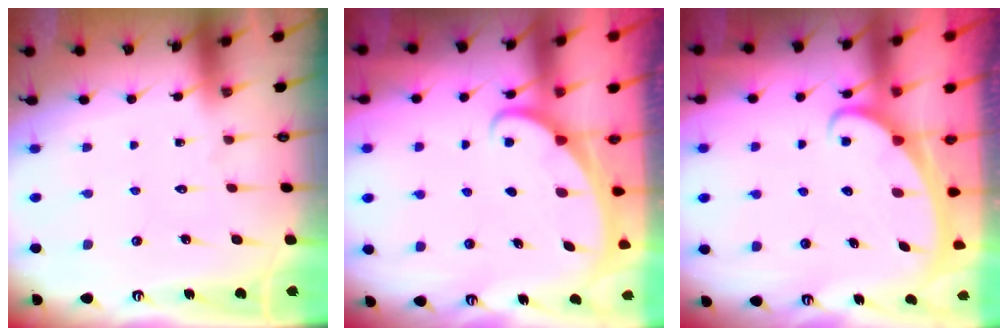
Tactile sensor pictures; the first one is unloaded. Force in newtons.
{"total": 1.6, "press": 1.6, "slide": 0.1}
{"total": 2.3, "press": 2.3, "slide": 0.2}